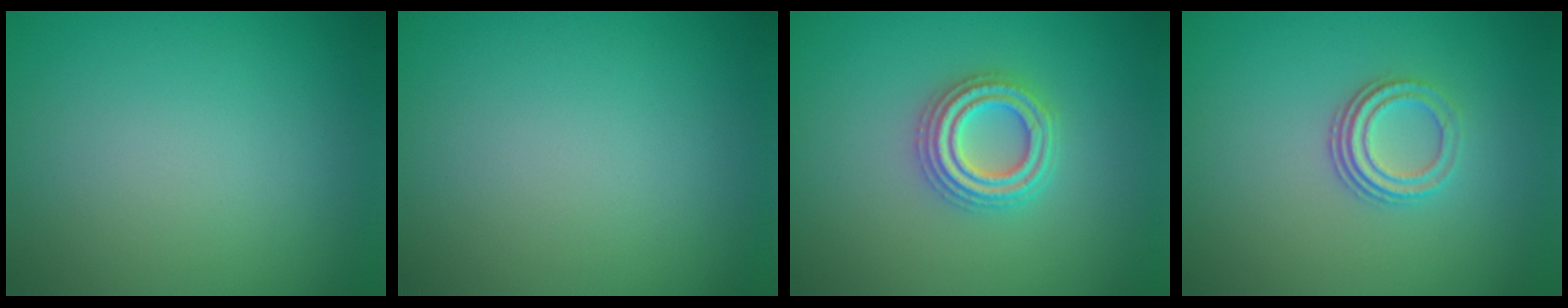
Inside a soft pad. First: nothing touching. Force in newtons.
{"total": 0.0}
{"total": 4.1, "press": 4.0, "slide": 0.8}
{"total": 3.0, "press": 2.1, "slide": 2.2}